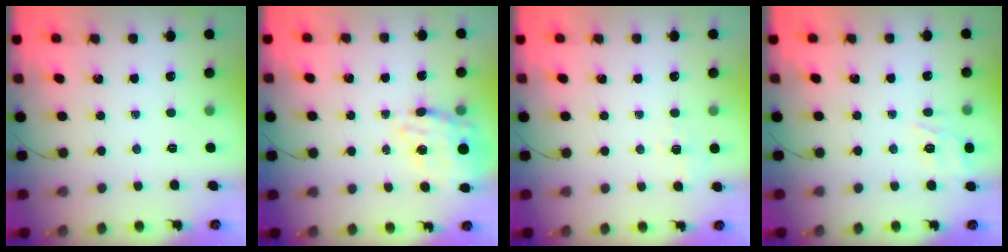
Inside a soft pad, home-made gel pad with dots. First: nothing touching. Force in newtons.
{"total": 14.5, "press": 14.1, "slide": 3.4}
{"total": 1.9, "press": 0.8, "slide": 1.7}
{"total": 9.1, "press": 8.9, "slide": 1.6}